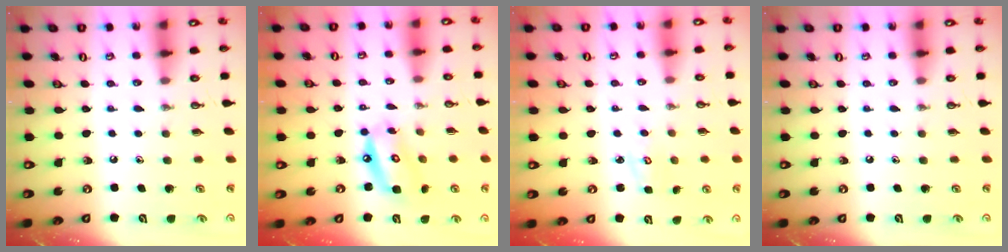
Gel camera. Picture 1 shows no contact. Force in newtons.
{"total": 10.9, "press": 10.8, "slide": 1.1}
{"total": 2.3, "press": 2.2, "slide": 0.3}
{"total": 0.0}